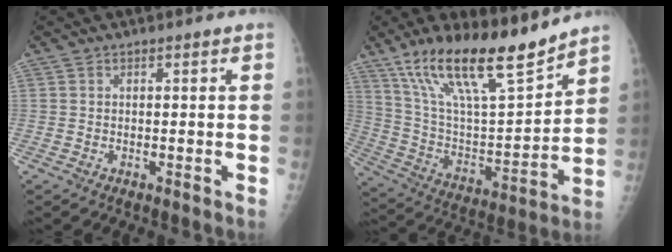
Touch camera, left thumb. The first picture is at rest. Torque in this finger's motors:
{"motor_torque": [0.64, 0.54, 1.43, -1.34, 0.45]}